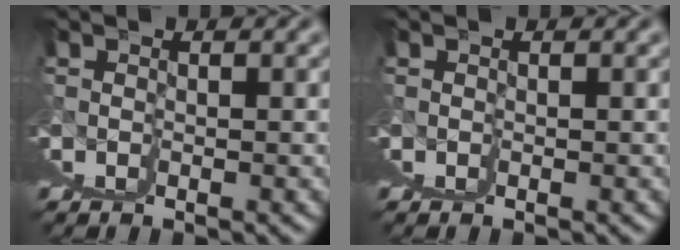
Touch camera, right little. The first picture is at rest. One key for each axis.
{"total": 0.0}